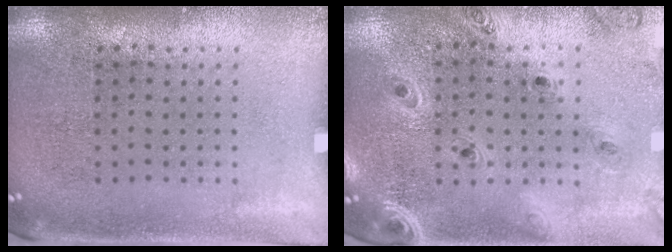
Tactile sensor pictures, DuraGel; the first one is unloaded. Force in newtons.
{"total": 1.3, "press": 1.3, "slide": 0.2}